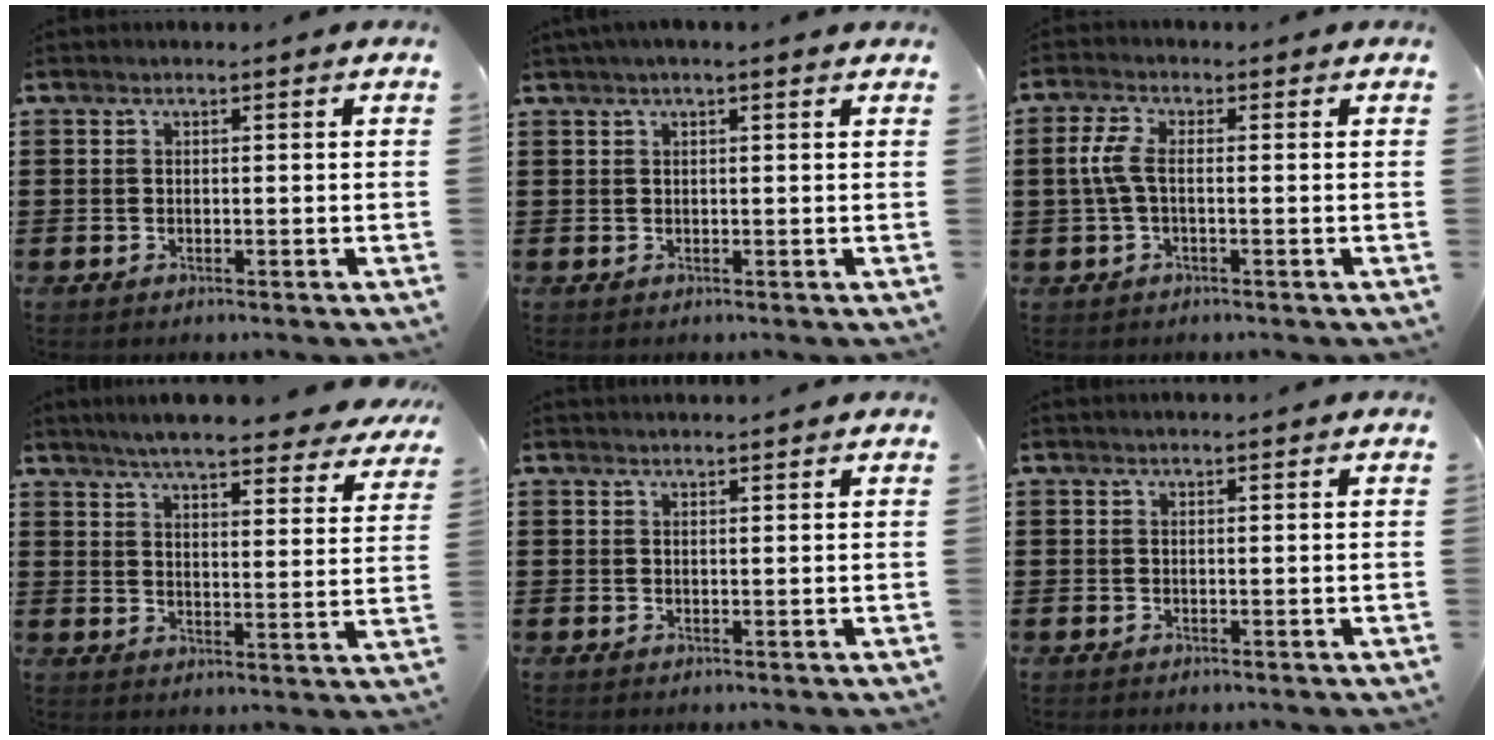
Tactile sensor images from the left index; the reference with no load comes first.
{"total": 1.1, "force": [0.7, -0.1, 0.9], "torque": [-0.017, 0.000, 0.013]}
{"total": 4.0, "force": [-0.1, 1.6, 3.7], "torque": [-0.091, -0.002, -0.009]}
{"total": 6.0, "force": [5.4, -0.2, 2.5], "torque": [-0.071, -0.030, 0.092]}
{"total": 1.2, "force": [1.1, -0.2, 0.1], "torque": [-0.002, -0.003, 0.023]}
{"total": 0.6, "force": [0.5, -0.2, 0.2], "torque": [-0.003, -0.001, 0.011]}